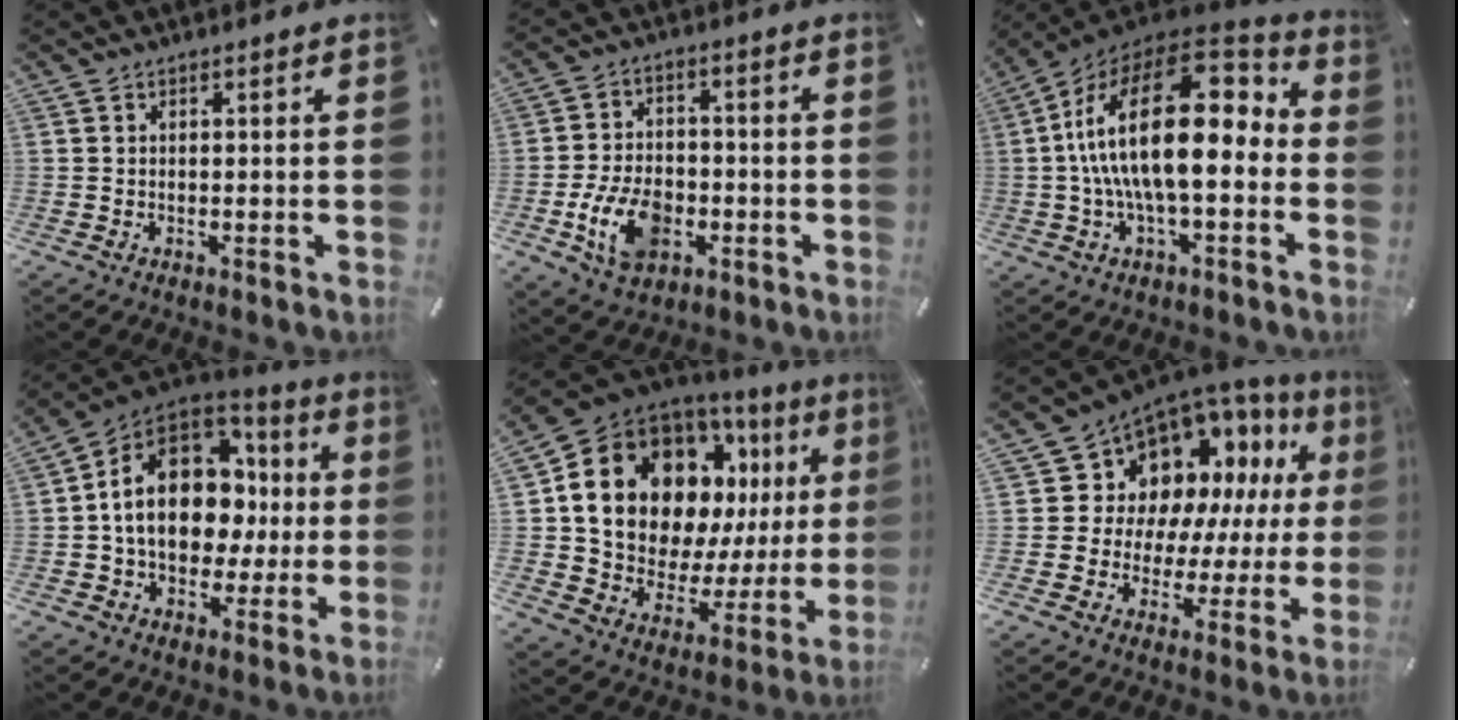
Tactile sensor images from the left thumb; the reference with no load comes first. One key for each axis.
{"total": 12.0, "fx": -3.9, "fy": 8.2, "fz": 7.8, "tx": -0.158, "ty": 0.008, "tz": -0.066}
{"total": 23.1, "fx": 1.6, "fy": 10.6, "fz": 20.5, "tx": -0.398, "ty": -0.016, "tz": 0.025}
{"total": 17.4, "fx": 1.7, "fy": 13.5, "fz": 10.9, "tx": -0.195, "ty": -0.010, "tz": 0.031}
{"total": 19.7, "fx": 9.0, "fy": 13.7, "fz": 11.0, "tx": -0.187, "ty": -0.067, "tz": 0.170}
{"total": 11.5, "fx": 6.1, "fy": 9.2, "fz": 3.2, "tx": -0.065, "ty": -0.068, "tz": 0.116}